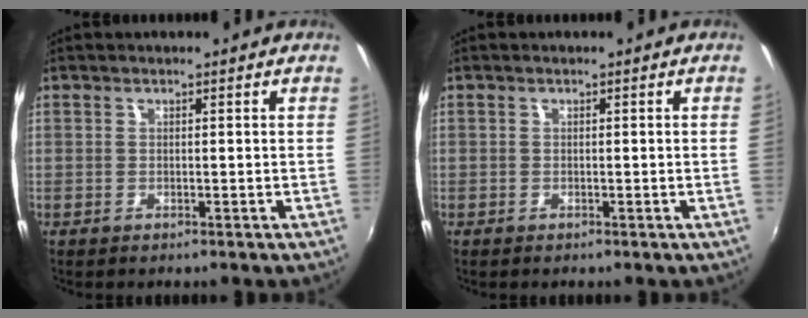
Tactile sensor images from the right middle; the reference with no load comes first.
{"total": 0.0}